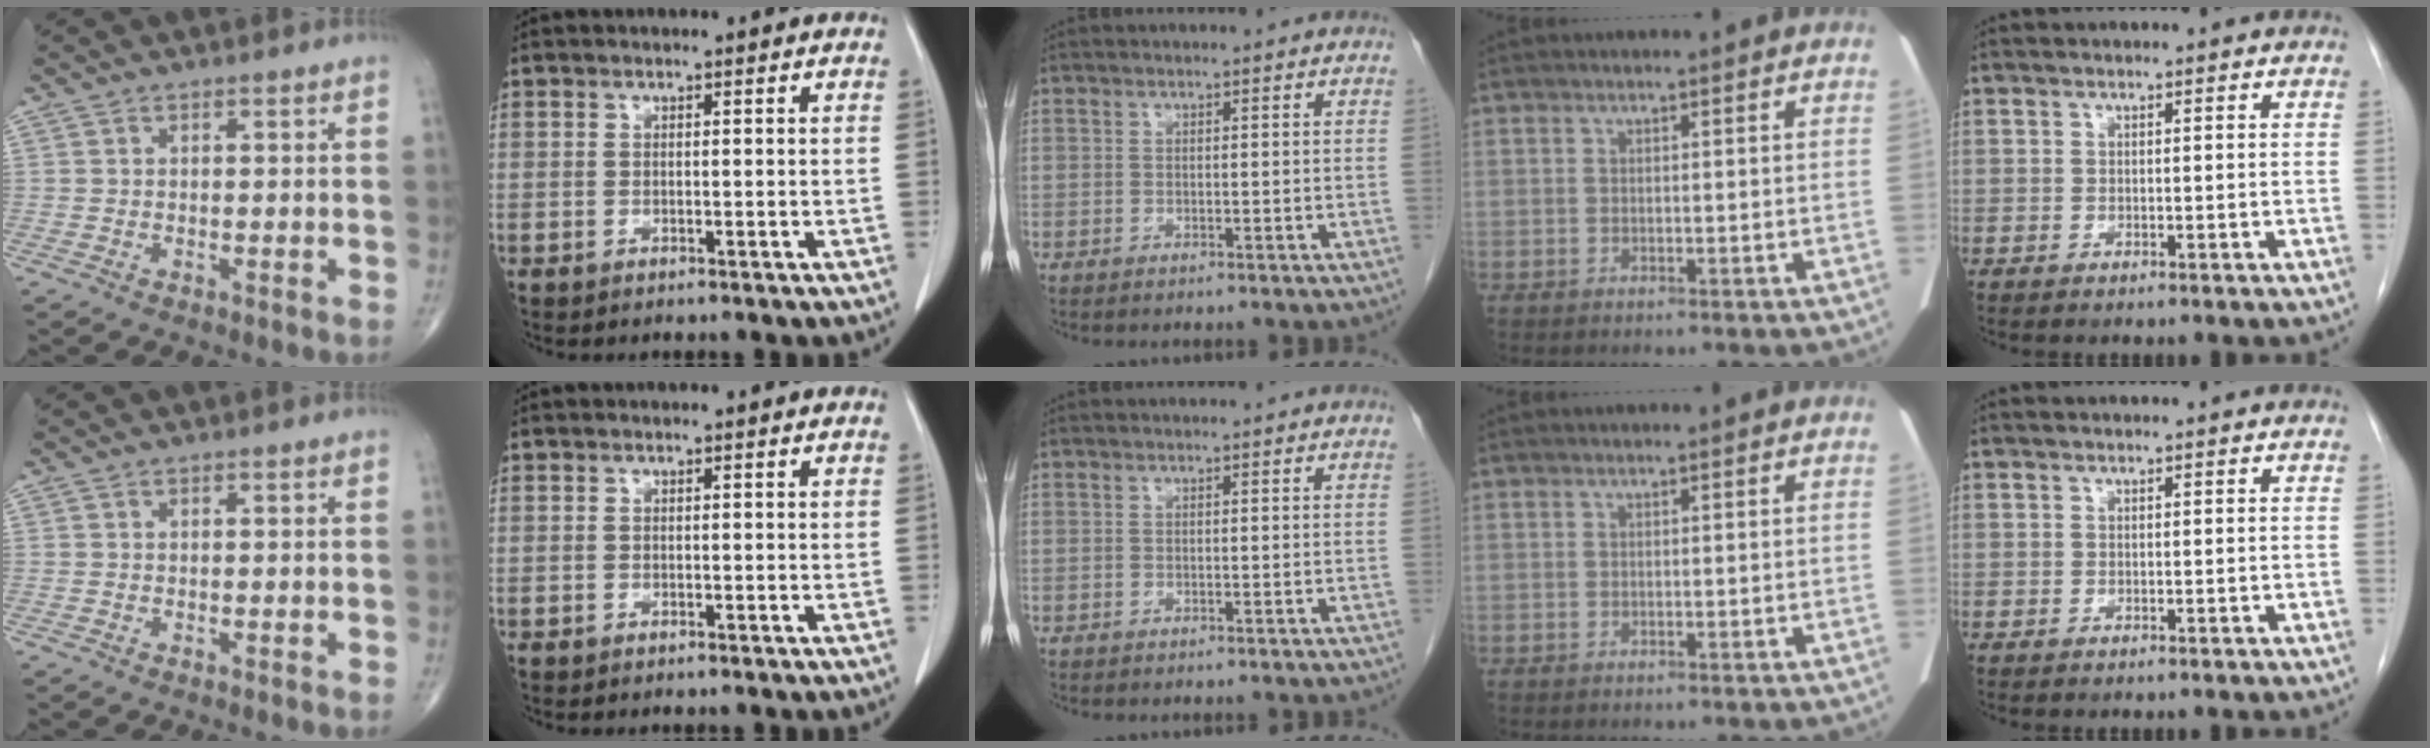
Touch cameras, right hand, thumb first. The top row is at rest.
{}